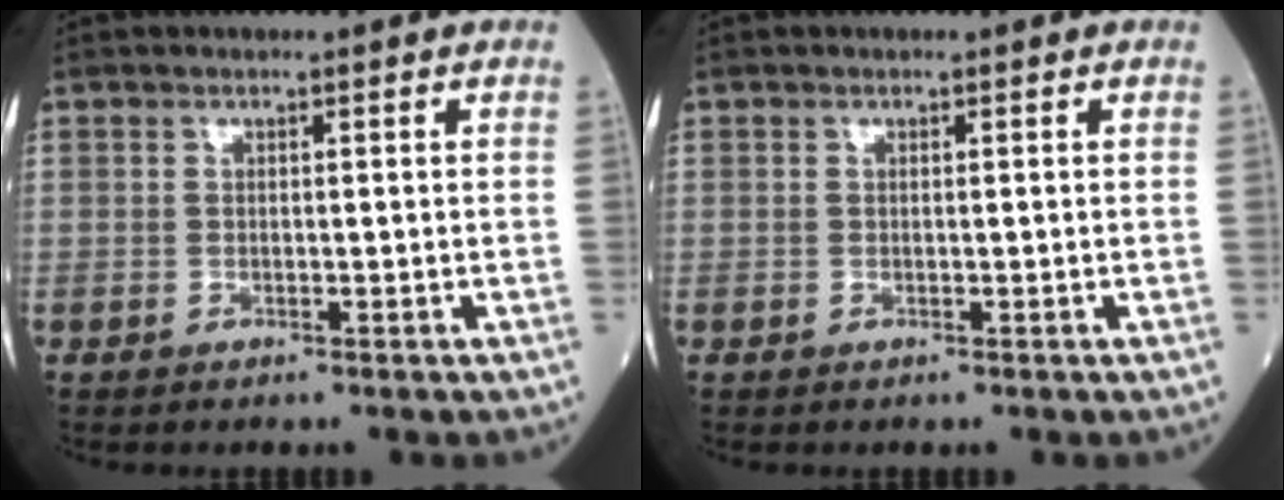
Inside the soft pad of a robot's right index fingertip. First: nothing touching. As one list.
[{"total": 0.0}]